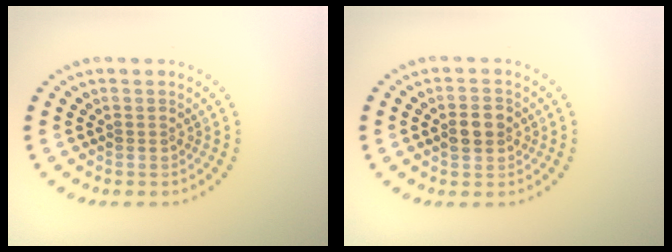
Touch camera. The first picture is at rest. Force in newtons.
{"total": 2.9, "press": 2.9, "slide": 0.1}